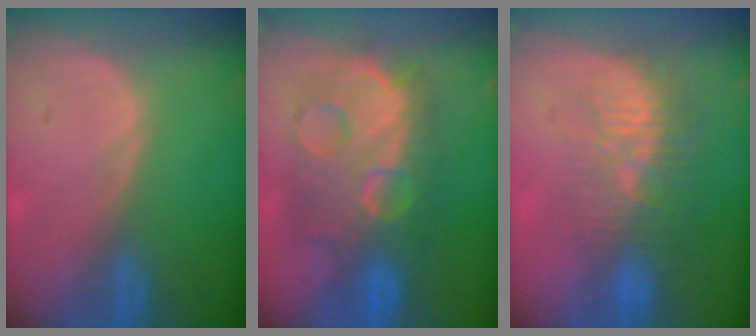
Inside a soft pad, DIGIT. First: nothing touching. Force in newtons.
{"total": 12.3, "press": 12.2, "slide": 1.2}
{"total": 9.3, "press": 8.6, "slide": 3.7}